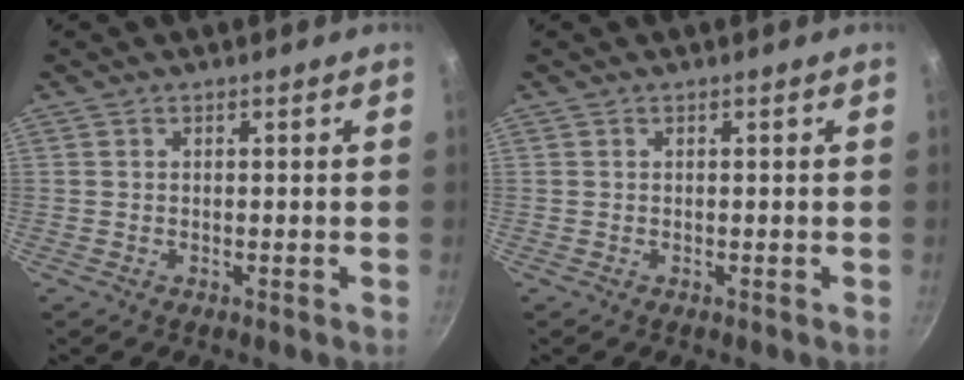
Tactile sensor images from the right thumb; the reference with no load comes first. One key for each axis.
{"total": 0.0}